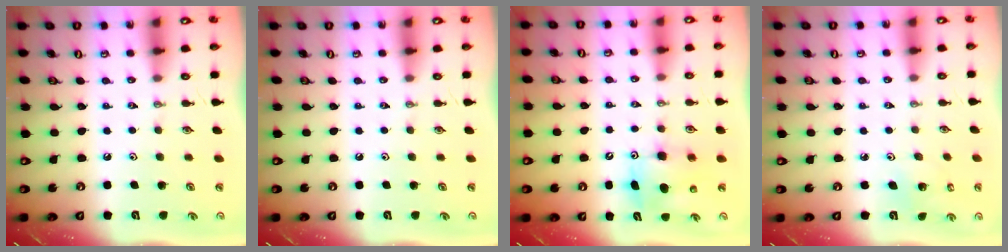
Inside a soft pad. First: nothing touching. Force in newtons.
{"total": 0.0}
{"total": 8.8, "press": 8.7, "slide": 0.8}
{"total": 2.9, "press": 2.9, "slide": 0.2}